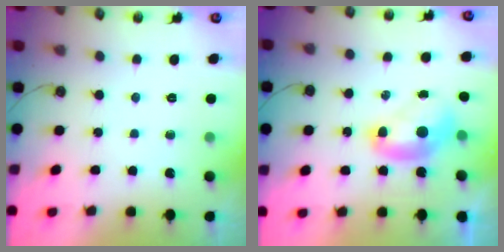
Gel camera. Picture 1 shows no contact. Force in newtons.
{"total": 2.0, "press": 2.0, "slide": 0.2}